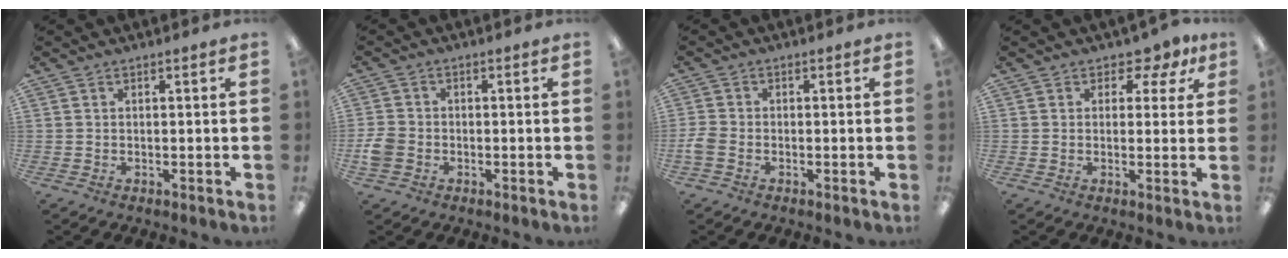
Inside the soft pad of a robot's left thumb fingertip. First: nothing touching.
{"total": 4.6, "force": [-1.6, 3.7, 2.3], "torque": [-0.046, 0.009, -0.030]}
{"total": 3.1, "force": [-1.3, 2.1, 1.9], "torque": [-0.041, 0.003, -0.025]}
{"total": 3.9, "force": [1.9, 2.9, 1.8], "torque": [-0.020, -0.006, 0.030]}